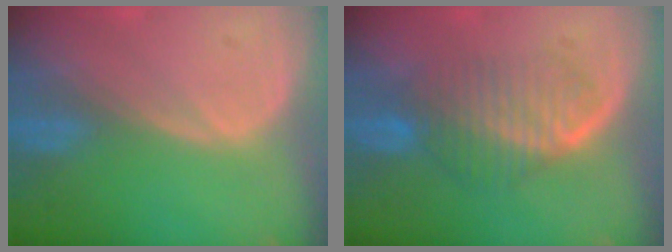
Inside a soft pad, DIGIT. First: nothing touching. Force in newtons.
{"total": 6.7, "press": 6.4, "slide": 1.8}